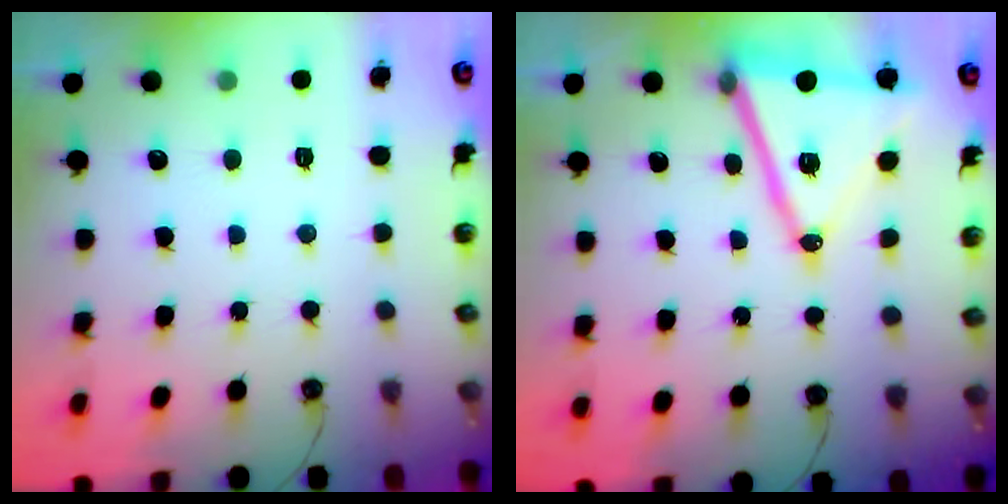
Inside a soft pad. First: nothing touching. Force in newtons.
{"total": 17.2, "press": 16.8, "slide": 3.6}